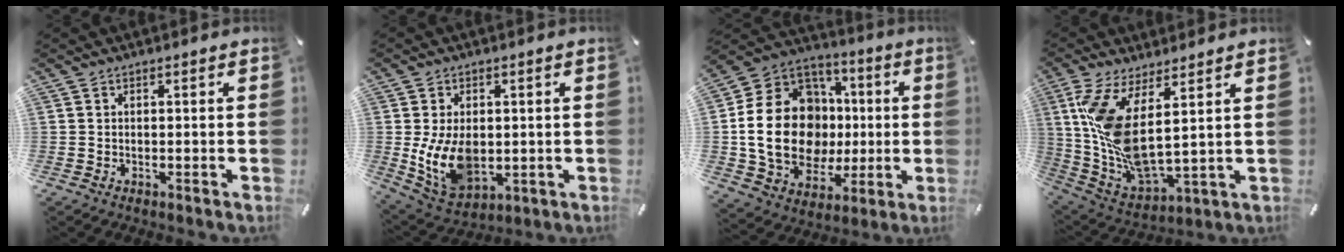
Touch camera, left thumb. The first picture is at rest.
{"total": 11.5, "force": [-0.4, 8.0, 8.2], "torque": [-0.160, -0.006, -0.004]}
{"total": 23.0, "force": [-0.9, 18.1, 14.2], "torque": [-0.299, 0.000, -0.001]}
{"total": 13.3, "force": [5.3, 4.1, 11.5], "torque": [-0.260, -0.051, 0.093]}